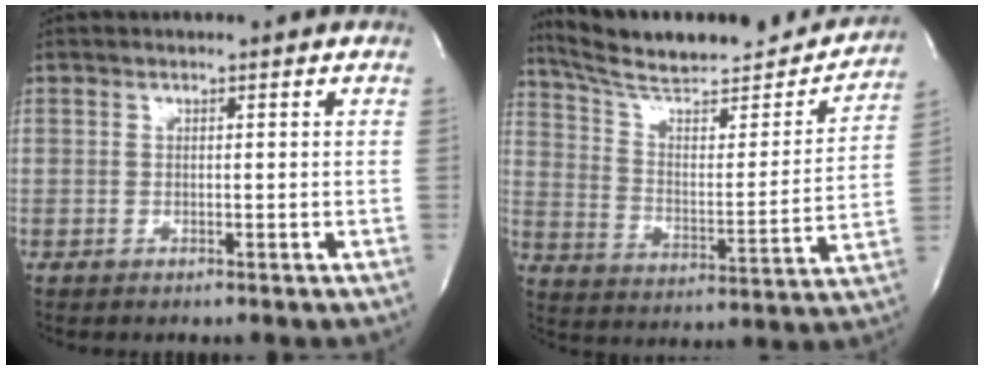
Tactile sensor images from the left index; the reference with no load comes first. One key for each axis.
{"total": 24.4, "fx": 22.1, "fy": 4.2, "fz": 9.4, "tx": -0.141, "ty": -0.030, "tz": 0.309}